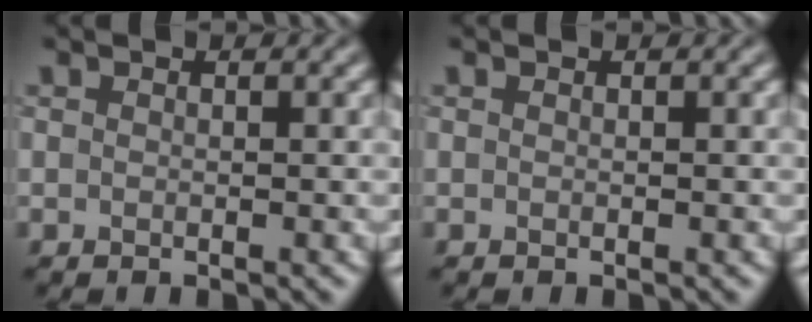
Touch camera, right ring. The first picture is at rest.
{"total": 0.0}